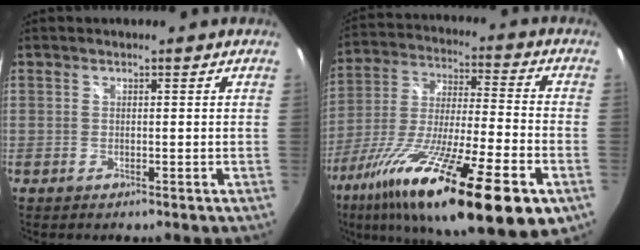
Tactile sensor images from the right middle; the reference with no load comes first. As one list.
[{"total": 28.8, "force": [-15.0, 5.2, 24.0], "torque": [-0.418, -0.062, -0.260]}]